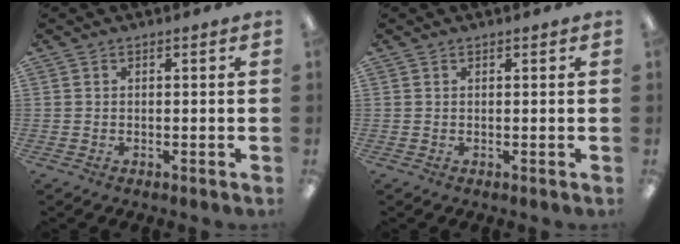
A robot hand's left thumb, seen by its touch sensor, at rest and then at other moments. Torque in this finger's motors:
{"motor_torque": [0.07, -0.10, 0.27, 0.12, 0.00]}